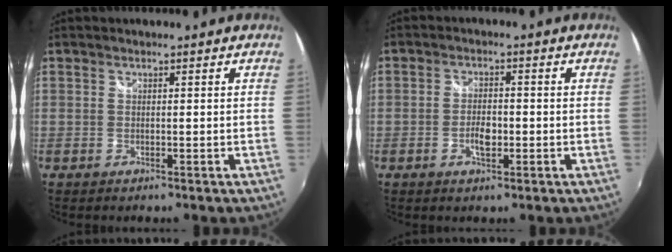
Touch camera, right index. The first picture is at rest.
{"total": 3.8, "force": [-1.1, 1.8, 3.1], "torque": [-0.060, 0.002, -0.019]}